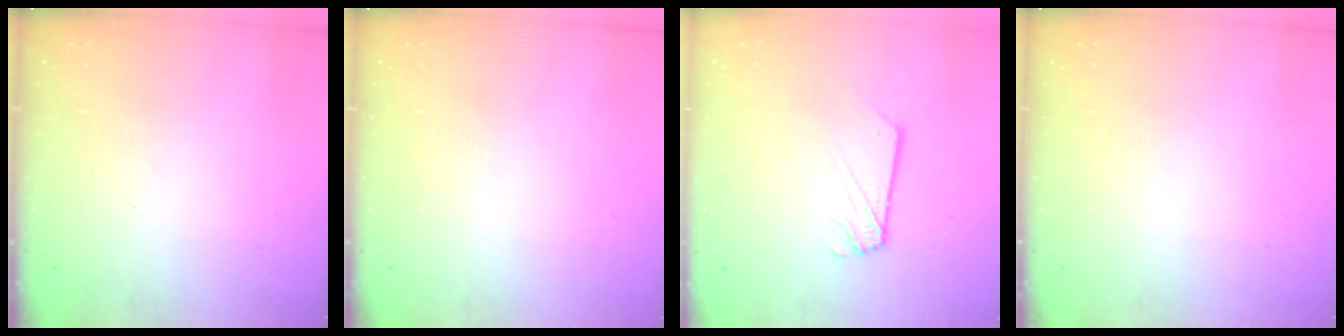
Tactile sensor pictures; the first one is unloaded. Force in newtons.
{"total": 0.0}
{"total": 2.1, "press": 2.1, "slide": 0.2}
{"total": 0.0}